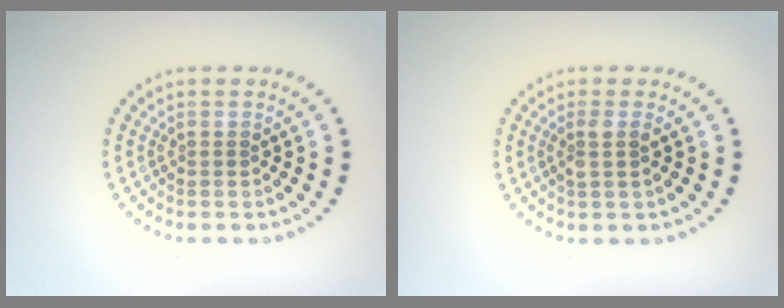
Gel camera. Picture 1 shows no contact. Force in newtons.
{"total": 1.5, "press": 1.2, "slide": 0.9}